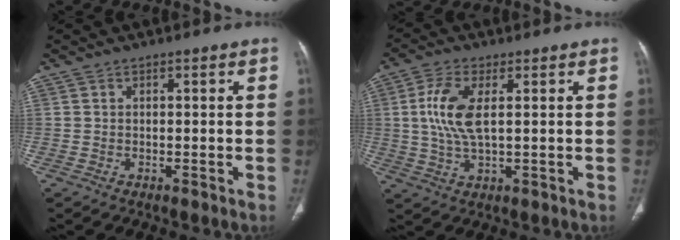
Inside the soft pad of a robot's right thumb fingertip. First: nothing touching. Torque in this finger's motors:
{"motor_torque": [-0.47, 1.07, 0.62, 0.75, 0.07]}